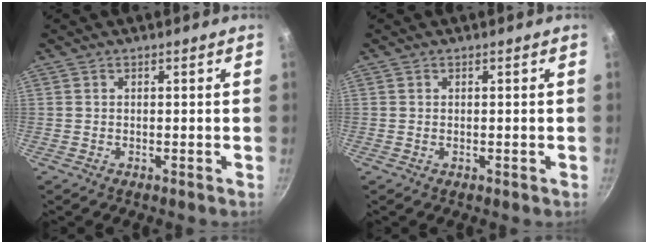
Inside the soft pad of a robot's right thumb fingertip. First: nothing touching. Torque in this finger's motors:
{"motor_torque": [-0.43, 0.02, -0.16, 0.04, 0.00]}